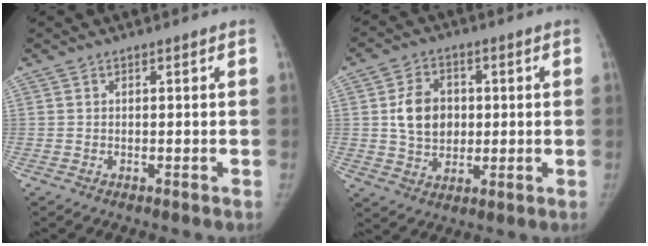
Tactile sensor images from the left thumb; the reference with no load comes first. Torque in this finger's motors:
{"motor_torque": [0.06, 0.10, 0.48, -0.47, 0.02]}